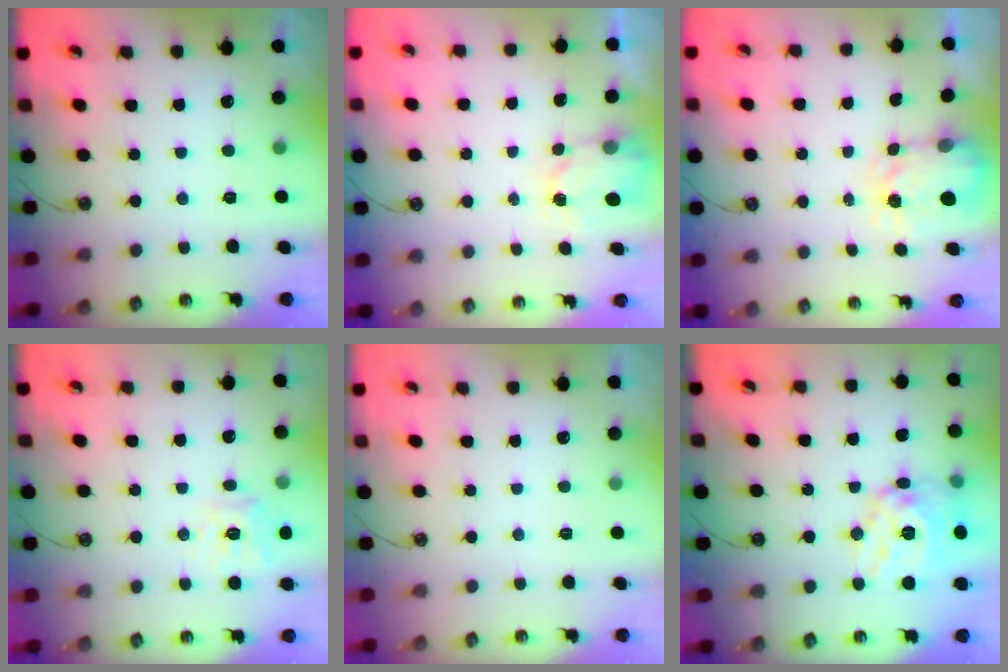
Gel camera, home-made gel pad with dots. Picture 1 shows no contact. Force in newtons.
{"total": 2.7, "press": 2.6, "slide": 0.4}
{"total": 3.7, "press": 3.7, "slide": 0.6}
{"total": 11.5, "press": 11.4, "slide": 1.5}
{"total": 0.0}
{"total": 16.9, "press": 16.8, "slide": 1.6}